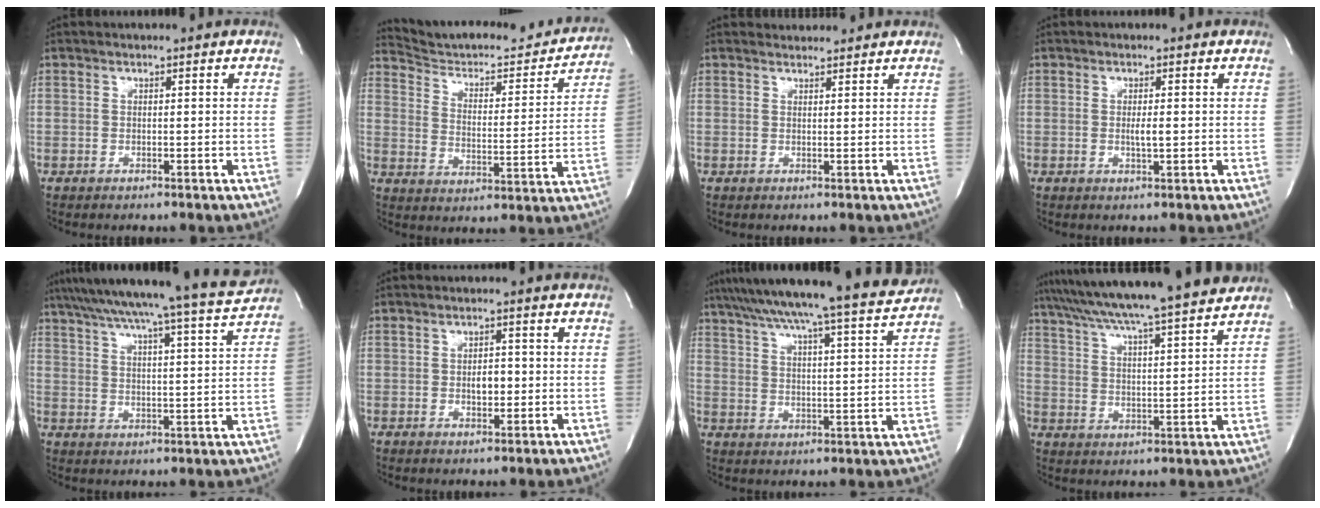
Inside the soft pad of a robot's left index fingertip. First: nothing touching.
{"total": 20.6, "force": [19.7, 3.4, 5.1], "torque": [-0.063, -0.040, 0.267]}
{"total": 2.5, "force": [2.4, 0.4, -0.1], "torque": [-0.010, 0.015, 0.036]}
{"total": 1.8, "force": [0.0, 0.2, 1.8], "torque": [-0.035, -0.002, 0.001]}
{"total": 19.6, "force": [17.7, -1.6, 8.3], "torque": [-0.143, -0.032, 0.245]}
{"total": 2.7, "force": [-0.3, 1.4, 2.3], "torque": [-0.036, 0.003, -0.002]}
{"total": 19.7, "force": [17.7, -1.3, 8.5], "torque": [-0.143, -0.025, 0.248]}
{"total": 21.0, "force": [18.8, -0.8, 9.4], "torque": [-0.164, -0.005, 0.271]}